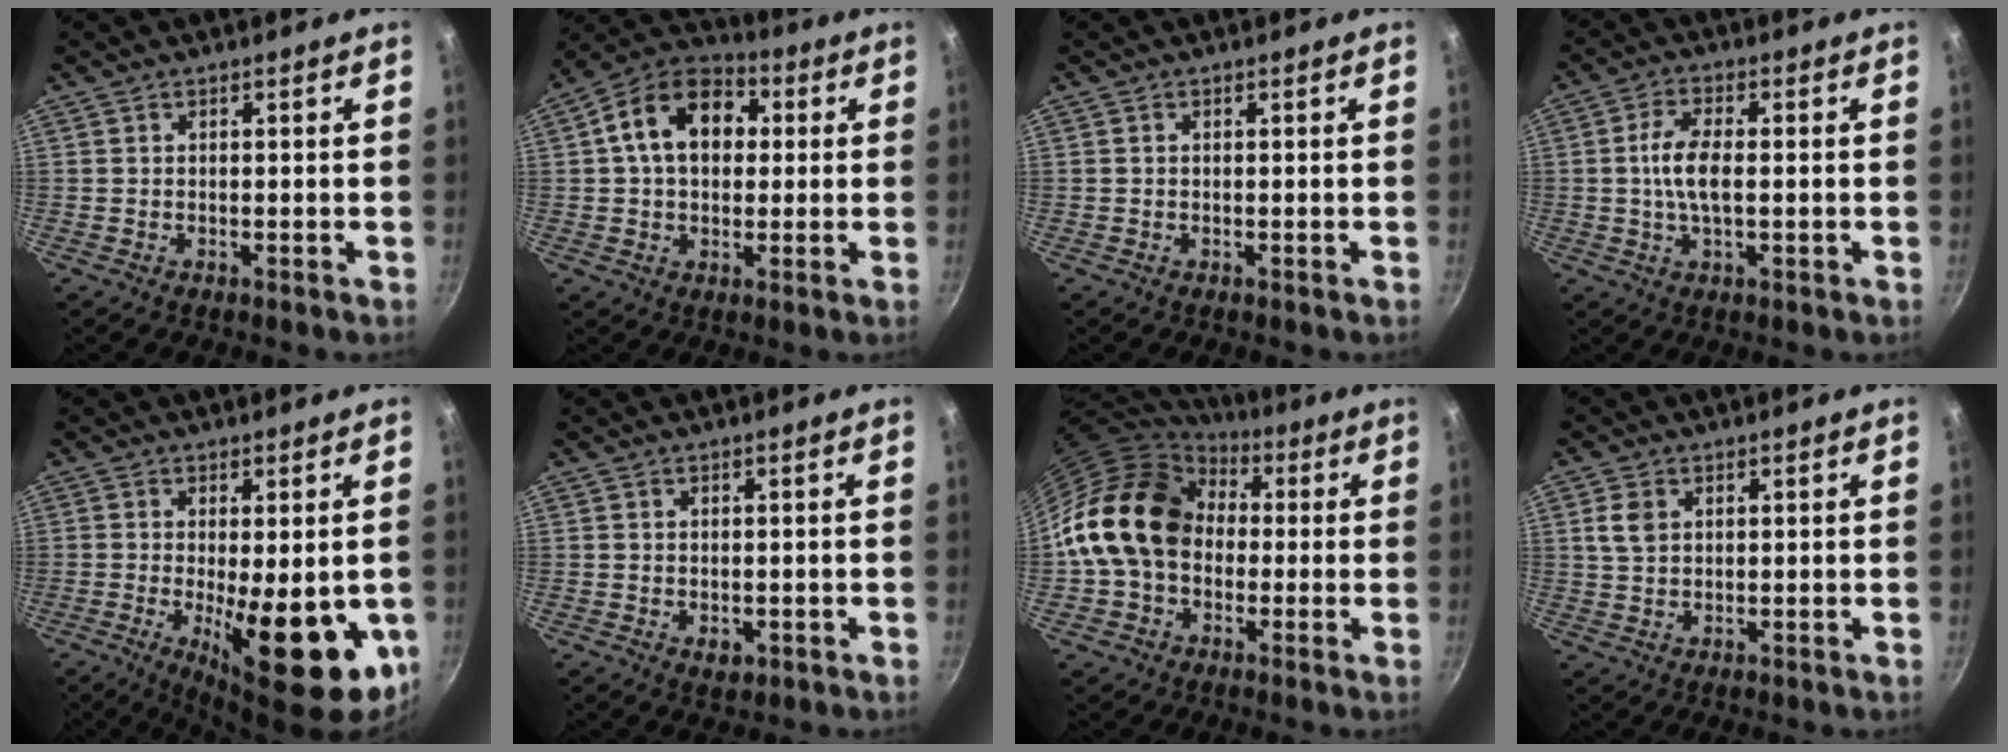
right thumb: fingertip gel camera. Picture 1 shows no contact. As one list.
[{"total": 14.5, "force": [2.5, 10.4, 9.8], "torque": [-0.127, 0.027, 0.022]}, {"total": 0.0}, {"total": 7.1, "force": [0.1, 3.2, 6.3], "torque": [-0.127, 0.009, -0.004]}, {"total": 17.0, "force": [-3.8, 6.2, 15.4], "torque": [-0.198, -0.017, -0.039]}, {"total": 2.3, "force": [-0.5, 1.7, 1.6], "torque": [-0.023, -0.005, -0.006]}, {"total": 18.1, "force": [1.0, 14.1, 11.3], "torque": [-0.176, 0.042, 0.007]}, {"total": 4.0, "force": [1.3, 2.9, 2.5], "torque": [-0.040, 0.001, 0.025]}]